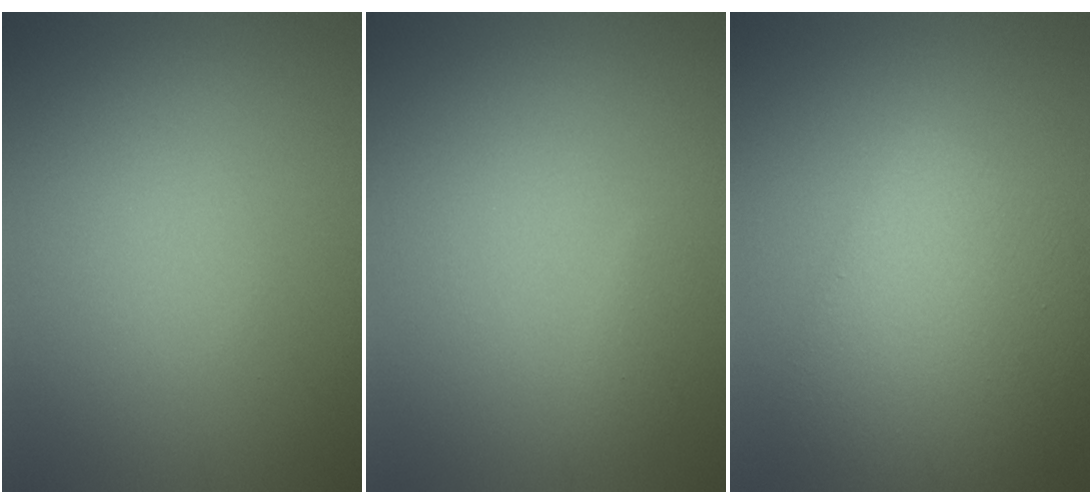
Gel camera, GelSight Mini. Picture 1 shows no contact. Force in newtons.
{"total": 0.9, "press": 0.9, "slide": 0.1}
{"total": 7.1, "press": 7.1, "slide": 0.2}